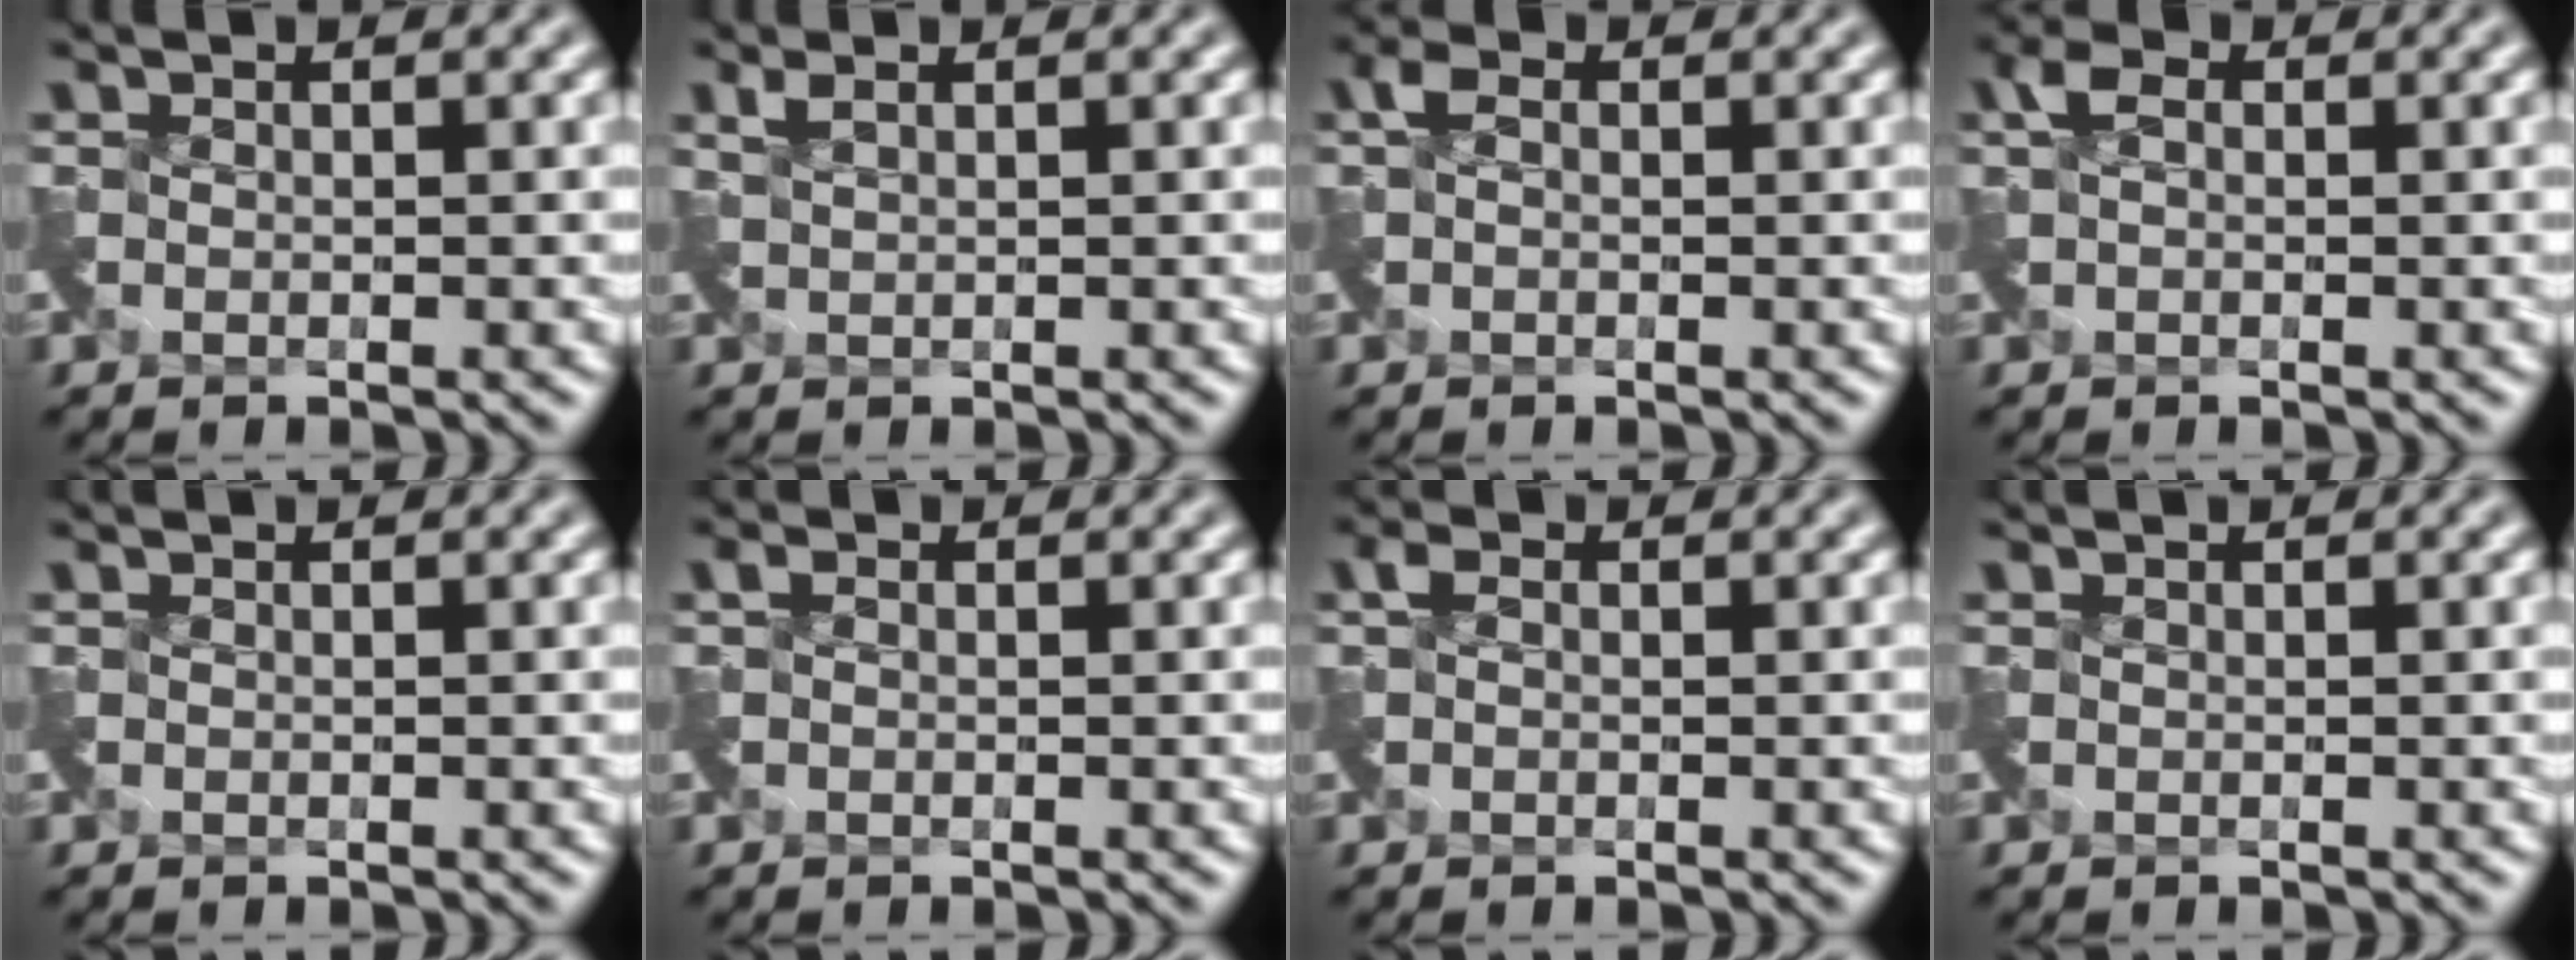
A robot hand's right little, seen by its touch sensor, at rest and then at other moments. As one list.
[{"total": 0.9, "force": [0.8, -0.4, -0.3], "torque": [0.004, 0.002, 0.022]}, {"total": 0.7, "force": [-0.3, 0.6, -0.2], "torque": [0.001, -0.003, -0.006]}, {"total": 0.9, "force": [-0.1, 0.9, 0.2], "torque": [-0.005, -0.002, -0.003]}, {"total": 0.0}, {"total": 0.6, "force": [-0.4, 0.0, -0.4], "torque": [0.005, -0.003, -0.007]}, {"total": 0.6, "force": [-0.4, 0.3, -0.4], "torque": [0.002, -0.003, -0.005]}, {"total": 0.0}]